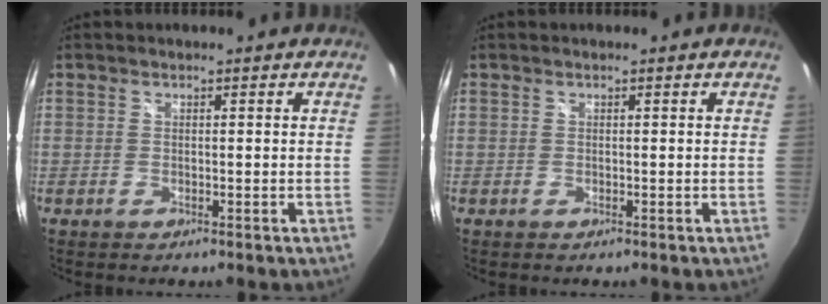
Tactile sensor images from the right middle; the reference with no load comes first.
{"total": 0.0}